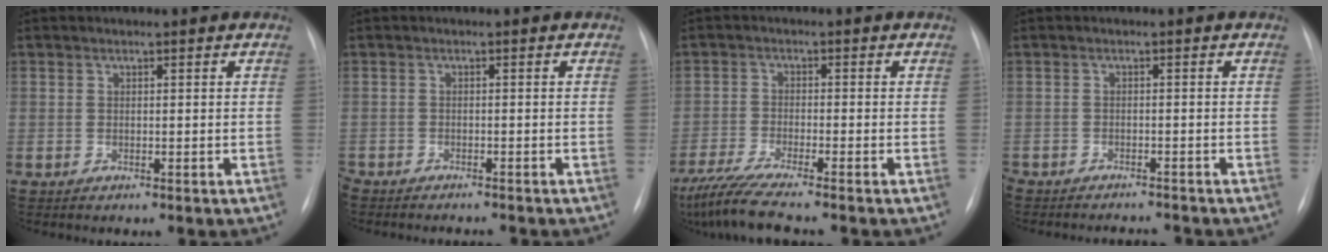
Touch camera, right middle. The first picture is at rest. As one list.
[{"total": 5.1, "force": [-4.9, 0.8, 1.2], "torque": [-0.010, -0.008, -0.073]}, {"total": 8.3, "force": [-7.1, -0.9, 4.4], "torque": [-0.077, -0.028, -0.122]}, {"total": 4.6, "force": [-4.6, 0.4, 0.3], "torque": [0.001, -0.006, -0.068]}]